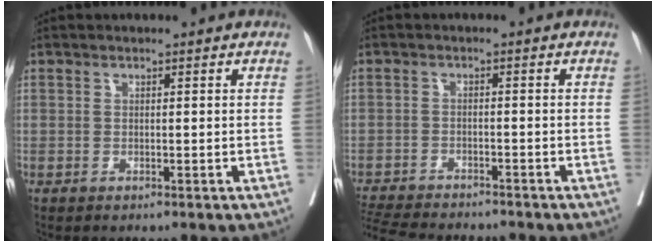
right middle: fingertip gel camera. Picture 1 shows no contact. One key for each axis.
{"total": 12.7, "fx": -11.5, "fy": 2.1, "fz": 4.8, "tx": -0.103, "ty": -0.015, "tz": -0.173}